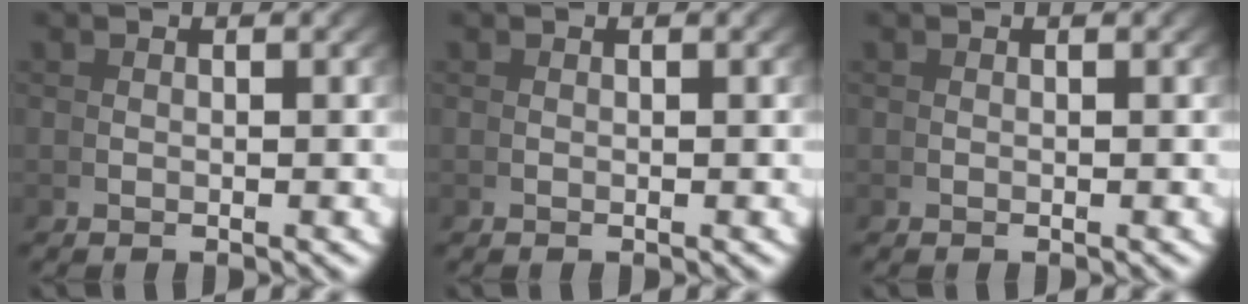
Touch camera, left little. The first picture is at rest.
{"total": 0.0}
{"total": 0.0}